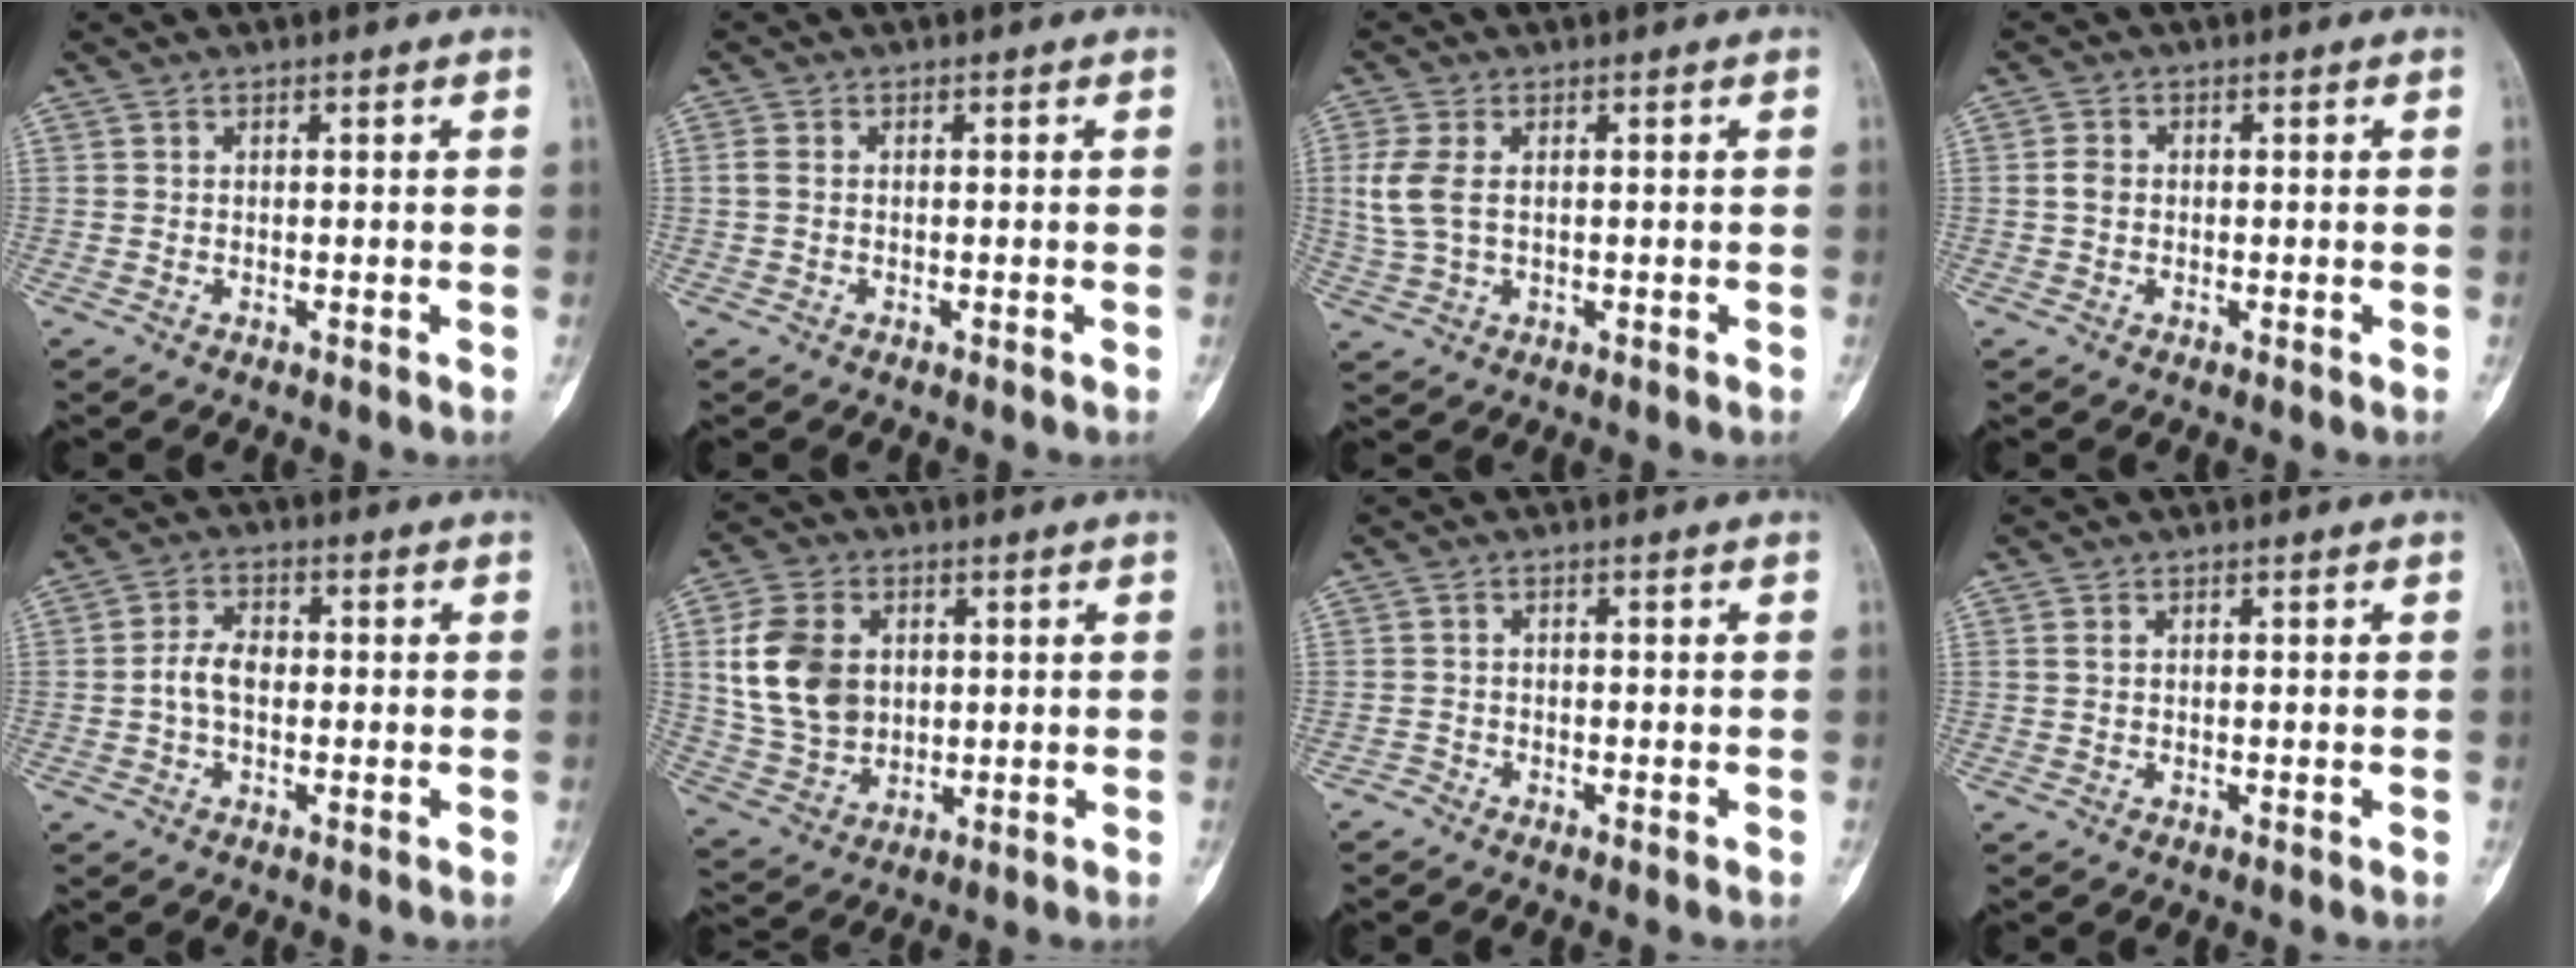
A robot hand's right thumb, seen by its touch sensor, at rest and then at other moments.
{"total": 1.6, "force": [0.0, 1.1, 1.2], "torque": [-0.031, 0.000, -0.003]}
{"total": 6.3, "force": [0.8, 3.7, 5.0], "torque": [-0.131, 0.003, 0.019]}
{"total": 2.1, "force": [-0.1, 1.7, 1.3], "torque": [-0.017, 0.004, -0.004]}
{"total": 5.1, "force": [-0.4, 3.3, 3.9], "torque": [-0.073, 0.017, -0.013]}
{"total": 13.3, "force": [2.5, 9.9, 8.5], "torque": [-0.140, -0.004, 0.055]}
{"total": 1.1, "force": [-1.0, 0.4, -0.4], "torque": [0.014, 0.000, -0.026]}
{"total": 1.1, "force": [0.3, 0.7, 0.8], "torque": [-0.021, 0.004, 0.010]}